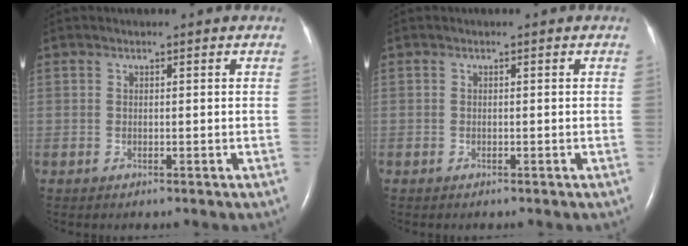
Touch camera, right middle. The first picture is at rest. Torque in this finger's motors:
{"motor_torque": [-0.34, -0.24, -0.47, -0.21]}